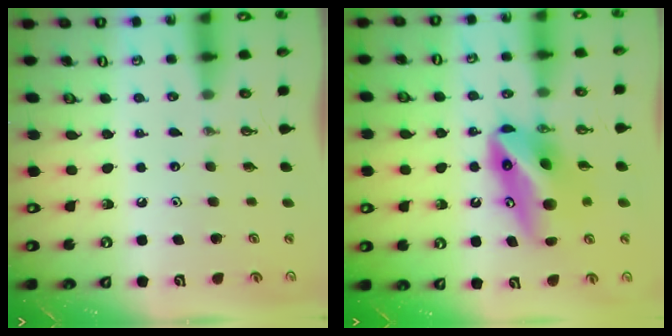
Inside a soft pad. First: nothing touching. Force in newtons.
{"total": 10.5, "press": 10.4, "slide": 1.6}